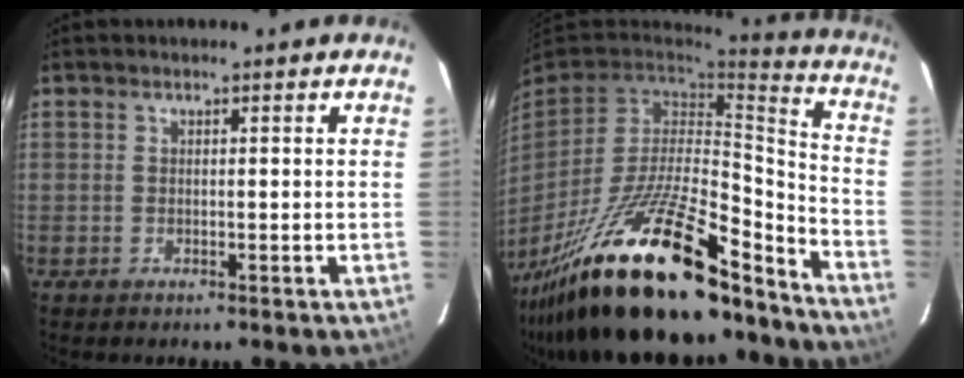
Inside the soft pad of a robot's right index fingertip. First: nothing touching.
{"total": 31.4, "force": [-23.0, 8.6, 19.6], "torque": [-0.354, -0.031, -0.370]}